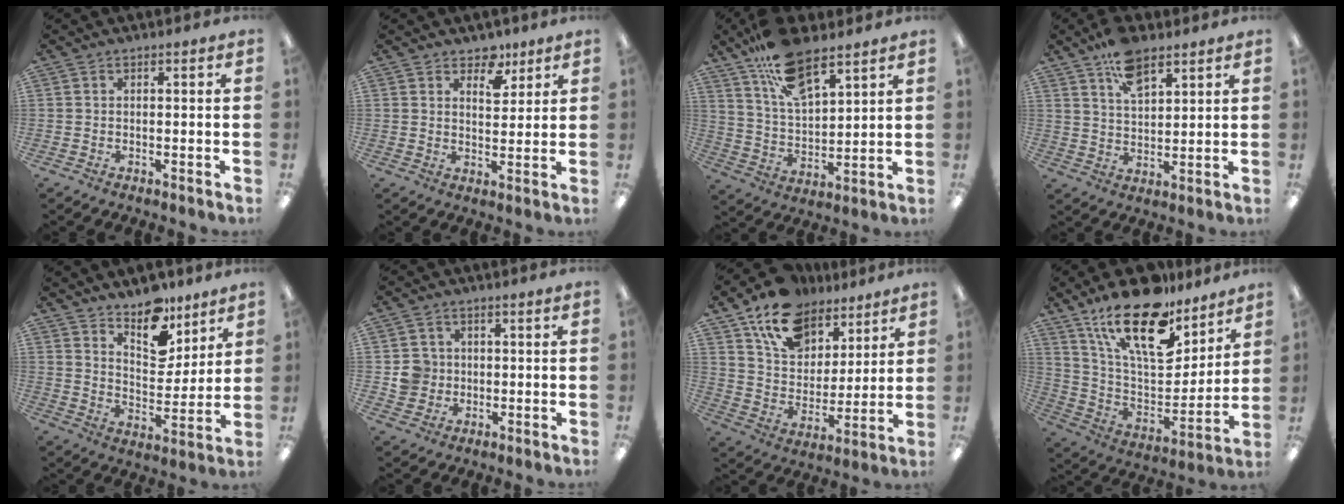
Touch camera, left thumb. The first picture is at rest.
{"total": 6.4, "force": [4.7, 3.7, 2.4], "torque": [-0.014, -0.027, 0.078]}
{"total": 16.3, "force": [11.9, 6.2, 9.2], "torque": [-0.177, -0.055, 0.212]}
{"total": 9.6, "force": [6.6, 4.2, 5.4], "torque": [-0.090, -0.030, 0.117]}
{"total": 11.8, "force": [9.3, 5.8, 4.3], "torque": [-0.053, -0.066, 0.170]}
{"total": 5.5, "force": [0.1, 5.4, 1.0], "torque": [-0.015, 0.010, 0.004]}
{"total": 15.9, "force": [11.3, 9.4, 6.1], "torque": [-0.119, -0.059, 0.212]}
{"total": 23.0, "force": [15.8, 9.6, 13.8], "torque": [-0.247, -0.095, 0.277]}